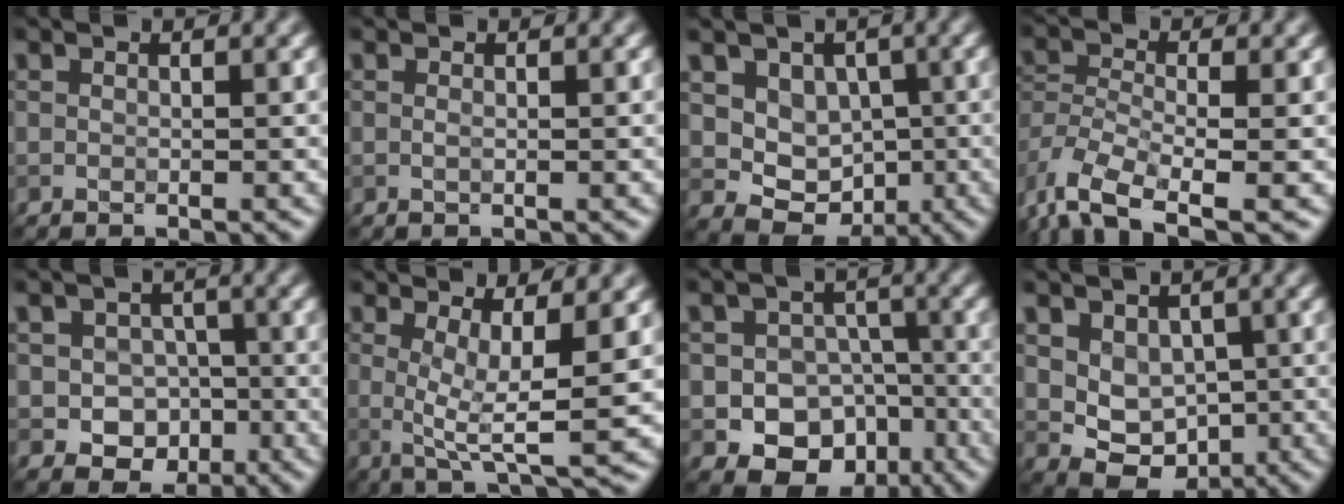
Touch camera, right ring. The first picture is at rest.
{"total": 0.0}
{"total": 5.7, "force": [0.7, 4.9, 2.7], "torque": [-0.035, -0.002, 0.005]}
{"total": 6.1, "force": [-3.6, 3.1, 3.9], "torque": [-0.083, -0.013, -0.080]}
{"total": 4.7, "force": [-1.2, 4.2, 1.9], "torque": [-0.007, 0.001, -0.036]}
{"total": 5.7, "force": [0.8, 1.1, 5.5], "torque": [-0.090, -0.004, 0.014]}
{"total": 10.7, "force": [-4.4, 9.1, 3.6], "torque": [-0.029, -0.009, -0.082]}
{"total": 4.2, "force": [0.6, 3.4, 2.4], "torque": [-0.040, -0.011, 0.018]}